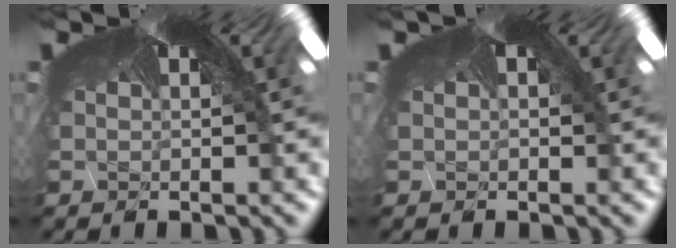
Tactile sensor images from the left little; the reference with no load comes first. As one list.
[{"total": 0.0}]